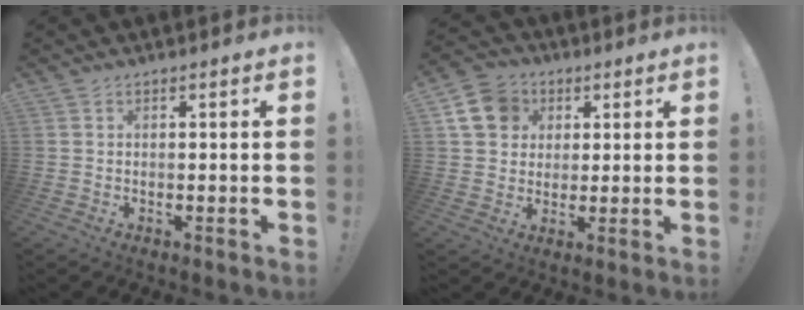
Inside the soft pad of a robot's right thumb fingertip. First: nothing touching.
{"total": 11.9, "force": [4.0, 10.3, 4.5], "torque": [-0.059, -0.007, 0.082]}